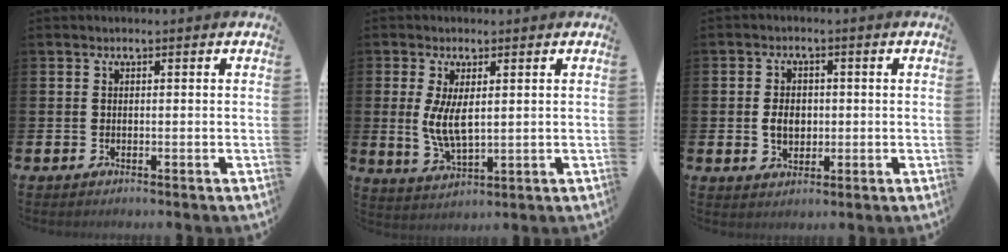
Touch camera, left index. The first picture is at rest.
{"total": 5.5, "force": [1.2, 2.2, 4.9], "torque": [-0.084, -0.001, 0.019]}
{"total": 3.6, "force": [0.0, 2.7, 2.4], "torque": [-0.031, 0.003, -0.008]}